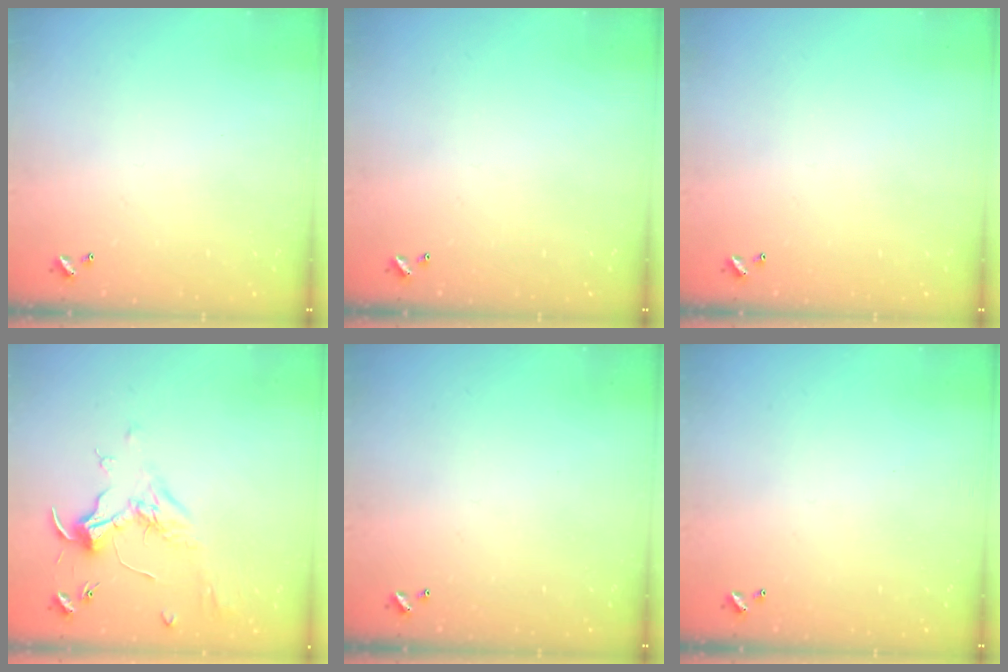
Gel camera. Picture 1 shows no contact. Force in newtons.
{"total": 0.0}
{"total": 0.0}
{"total": 1.8, "press": 1.6, "slide": 0.9}
{"total": 0.0}
{"total": 0.0}